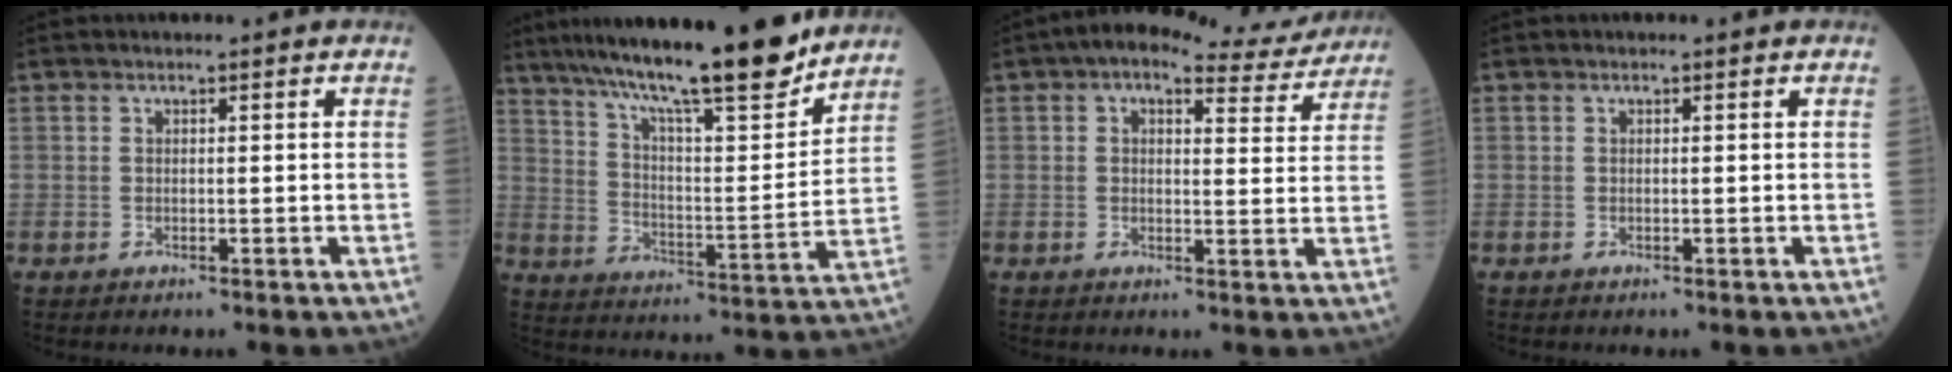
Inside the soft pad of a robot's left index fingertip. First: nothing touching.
{"total": 19.1, "force": [16.0, 1.2, 10.2], "torque": [-0.165, -0.003, 0.250]}
{"total": 9.0, "force": [7.7, 3.0, 3.6], "torque": [-0.046, 0.017, 0.081]}
{"total": 0.0}